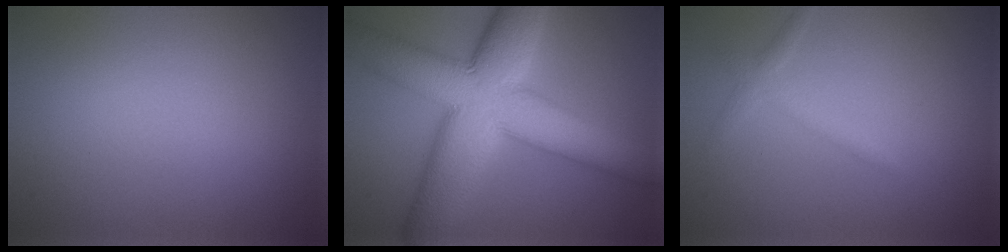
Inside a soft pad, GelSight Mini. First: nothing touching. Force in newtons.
{"total": 13.5, "press": 13.5, "slide": 0.6}
{"total": 1.7, "press": 1.7, "slide": 0.0}